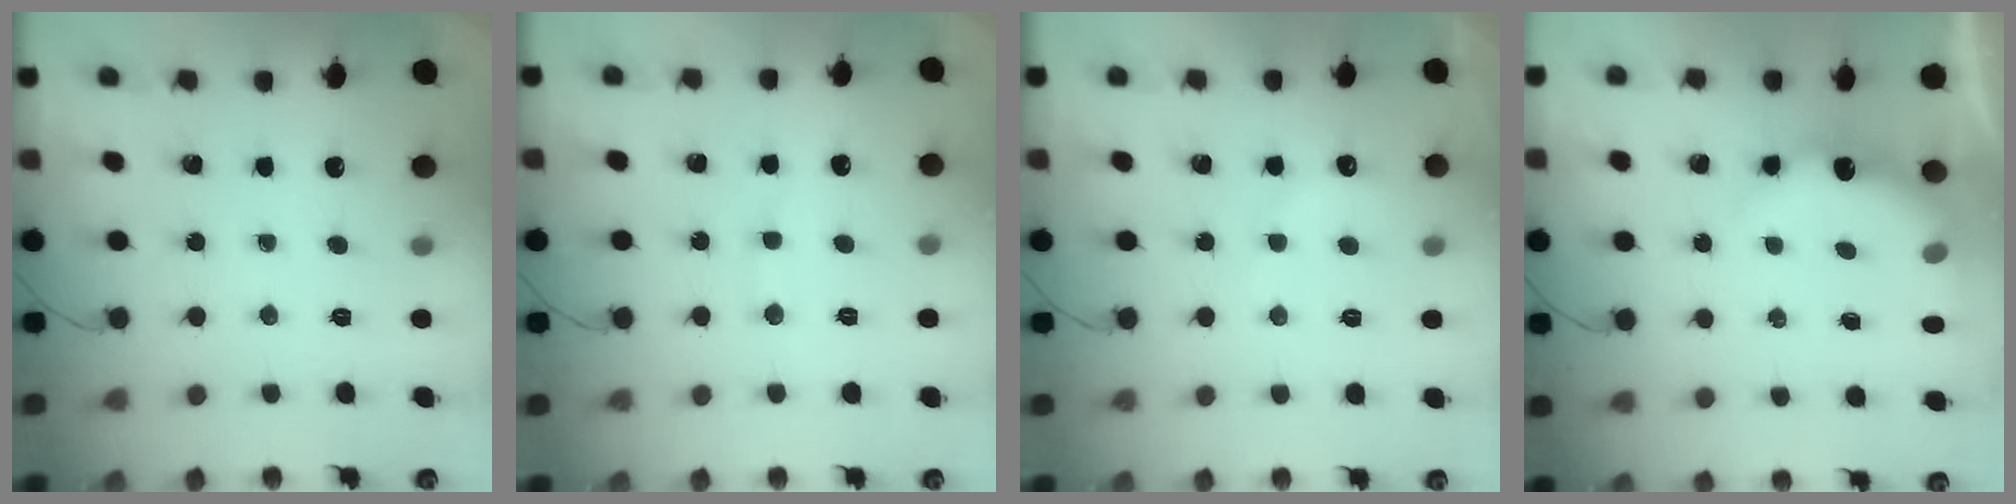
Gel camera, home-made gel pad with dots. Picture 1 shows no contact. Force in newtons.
{"total": 5.9, "press": 5.7, "slide": 1.6}
{"total": 7.5, "press": 7.3, "slide": 1.6}
{"total": 9.1, "press": 9.0, "slide": 1.3}